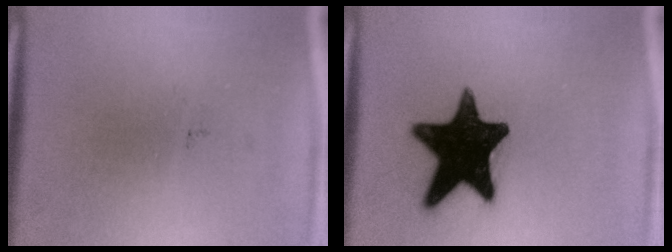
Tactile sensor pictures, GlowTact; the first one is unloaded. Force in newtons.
{"total": 18.1}